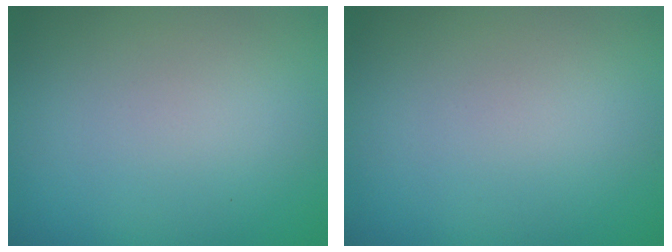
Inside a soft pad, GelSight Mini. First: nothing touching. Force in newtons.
{"total": 0.0}